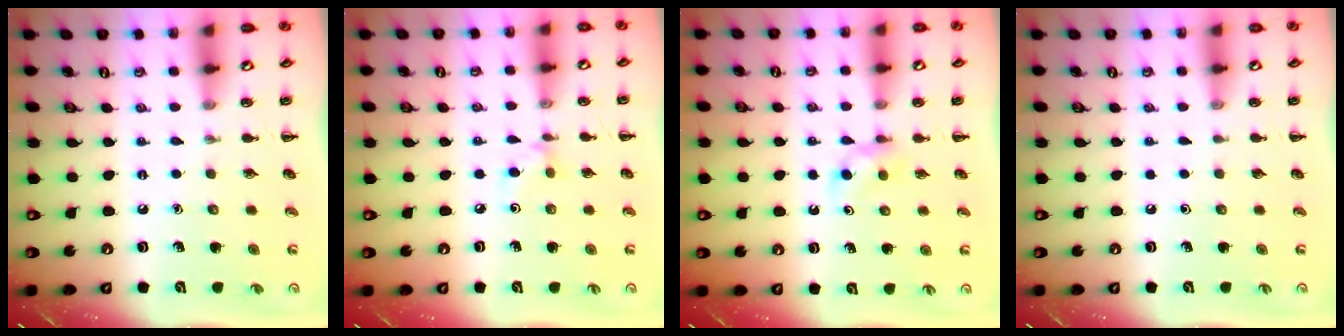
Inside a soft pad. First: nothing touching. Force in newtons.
{"total": 4.6, "press": 4.4, "slide": 1.6}
{"total": 2.6, "press": 2.4, "slide": 1.0}
{"total": 0.0}